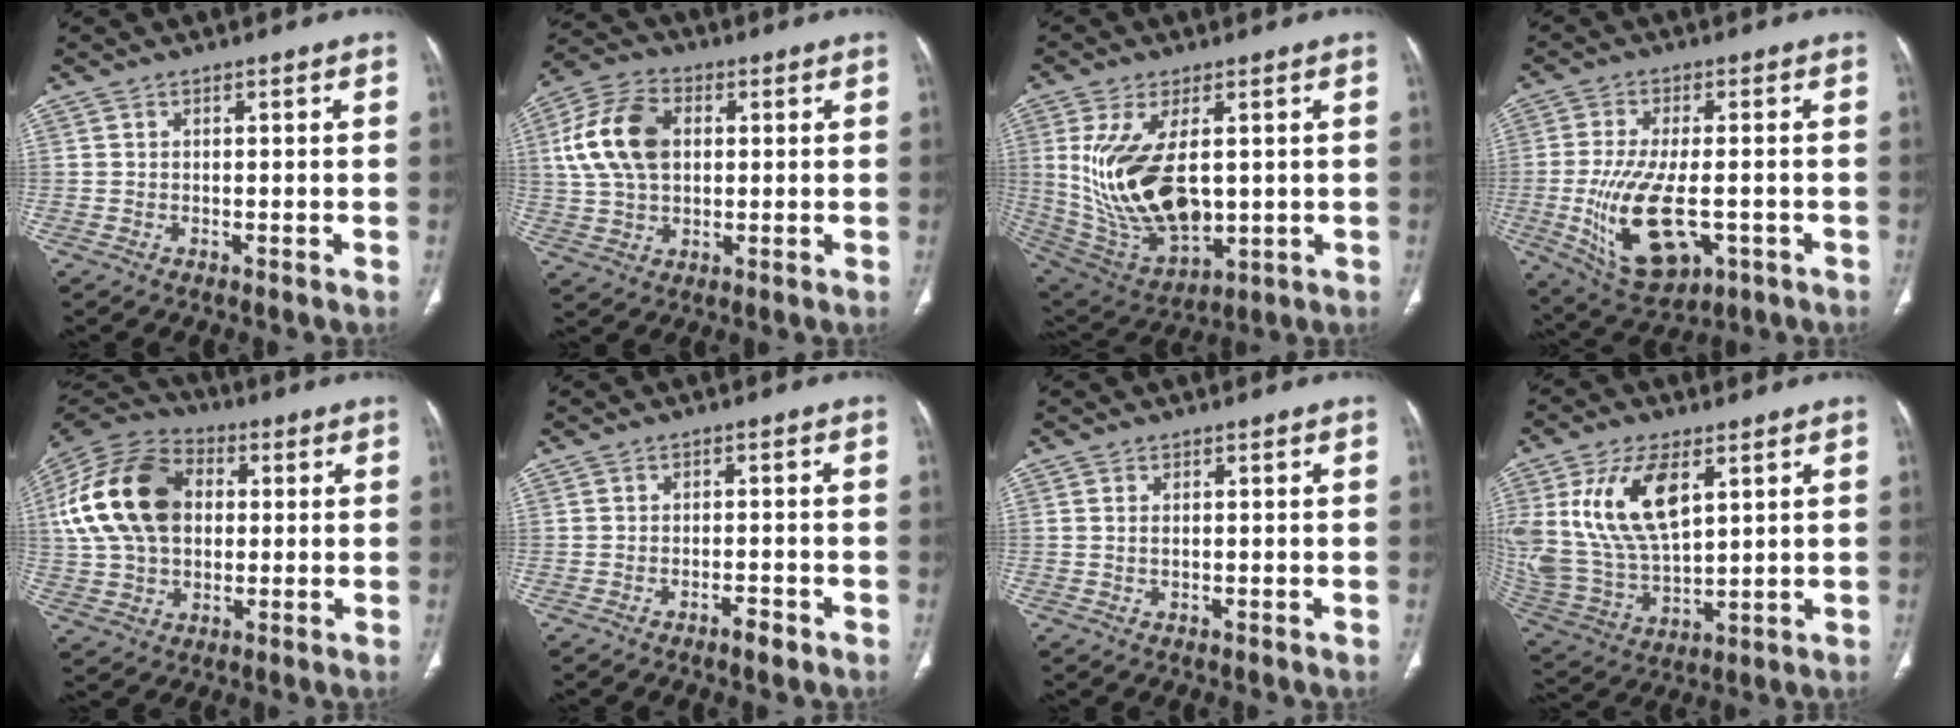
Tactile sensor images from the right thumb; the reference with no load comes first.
{"total": 13.3, "force": [2.3, 8.8, 9.7], "torque": [-0.183, 0.014, 0.039]}
{"total": 18.4, "force": [1.7, 9.6, 15.6], "torque": [-0.301, -0.020, 0.061]}
{"total": 15.3, "force": [-3.8, 7.4, 12.9], "torque": [-0.241, -0.008, -0.045]}
{"total": 20.8, "force": [3.0, 14.5, 14.6], "torque": [-0.278, 0.019, 0.053]}
{"total": 2.2, "force": [-1.6, 0.7, 1.3], "torque": [-0.021, 0.007, -0.027]}
{"total": 0.9, "force": [0.2, 0.4, 0.7], "torque": [-0.018, 0.001, 0.007]}
{"total": 19.2, "force": [6.7, 10.0, 14.9], "torque": [-0.292, -0.024, 0.141]}